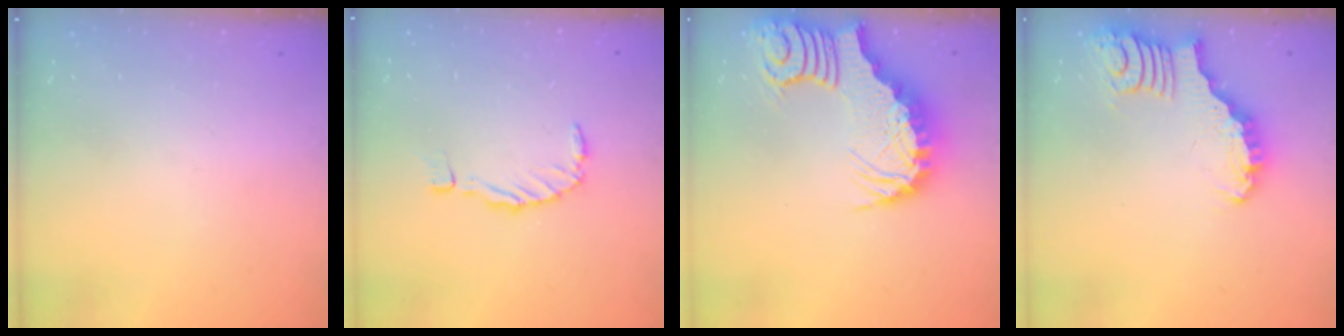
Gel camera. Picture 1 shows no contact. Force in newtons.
{"total": 0.0}
{"total": 3.7, "press": 3.6, "slide": 0.7}
{"total": 3.2, "press": 3.1, "slide": 0.4}